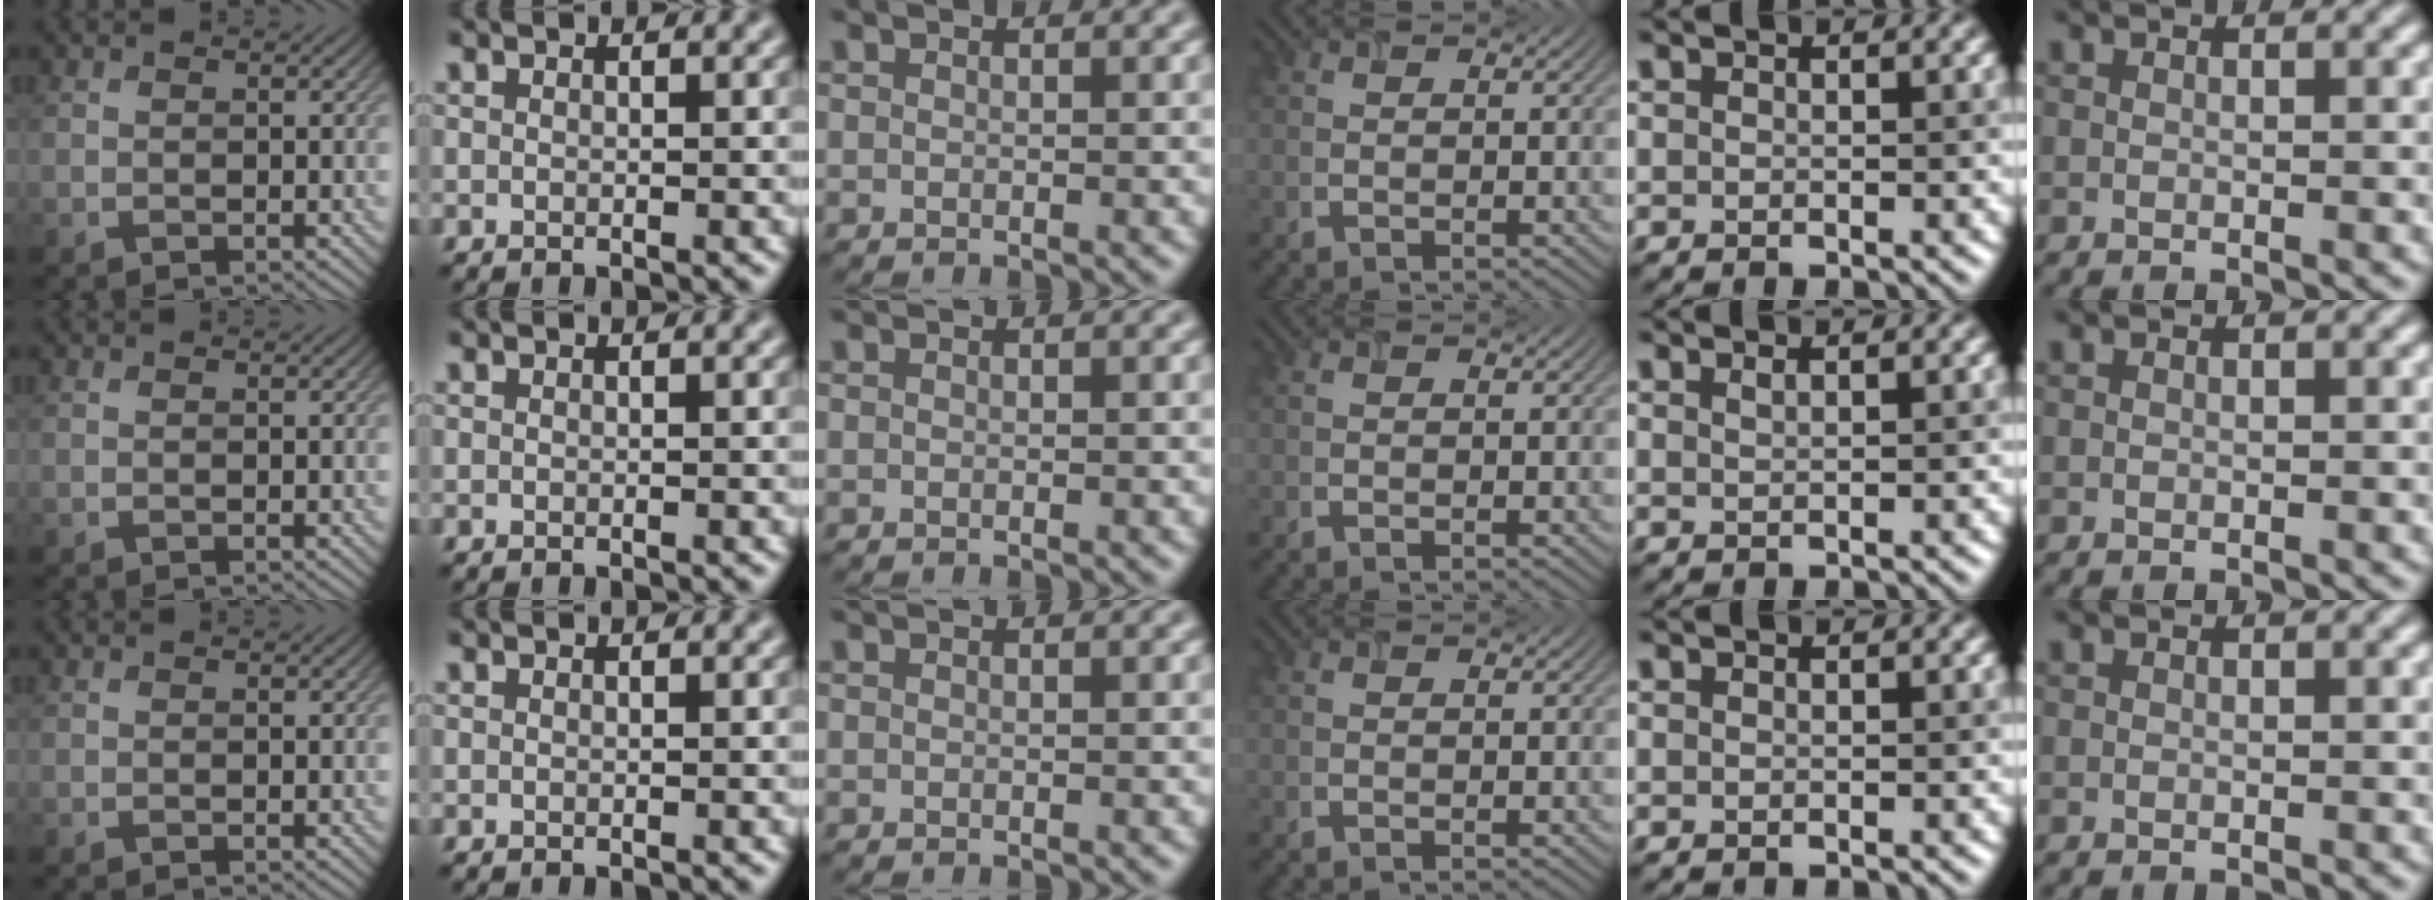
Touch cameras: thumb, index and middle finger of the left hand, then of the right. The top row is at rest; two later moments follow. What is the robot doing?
{"motion": "insert", "object": "airpods case & airpods"}